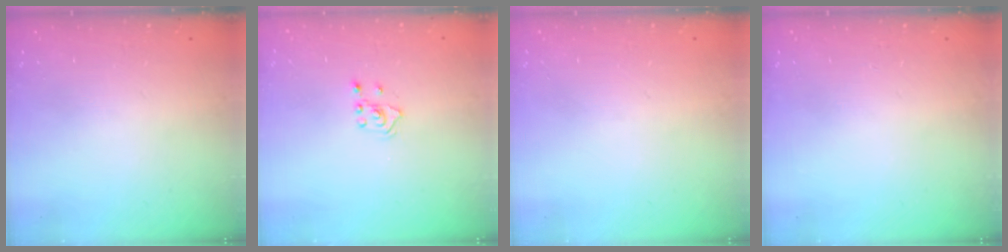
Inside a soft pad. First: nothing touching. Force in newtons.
{"total": 2.4, "press": 2.2, "slide": 0.8}
{"total": 0.0}
{"total": 0.0}